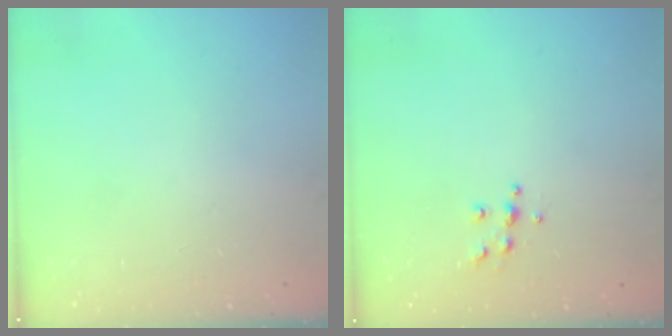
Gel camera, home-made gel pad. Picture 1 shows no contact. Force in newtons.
{"total": 5.7, "press": 5.7, "slide": 0.6}